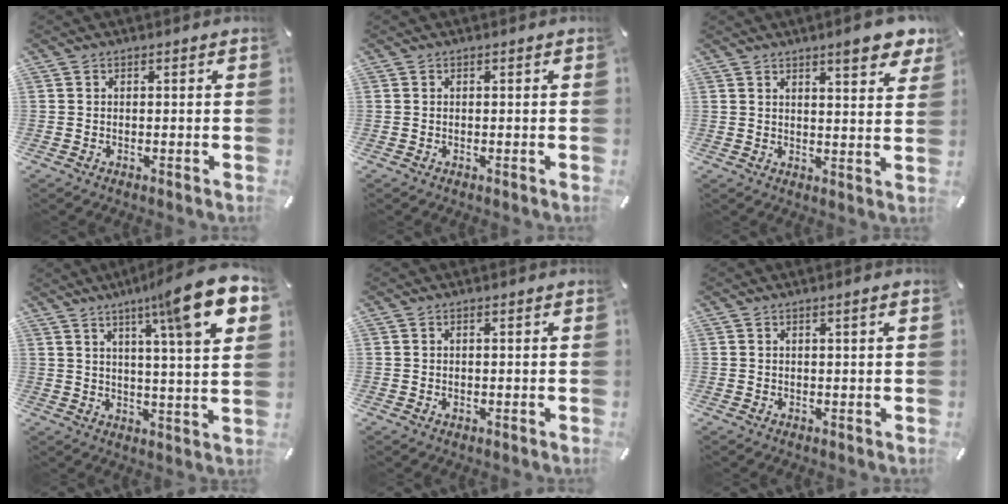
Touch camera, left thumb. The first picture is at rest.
{"total": 0.0}
{"total": 7.0, "force": [5.2, 1.6, 4.4], "torque": [-0.065, -0.028, 0.086]}
{"total": 15.8, "force": [9.2, 1.2, 12.8], "torque": [-0.197, -0.048, 0.133]}
{"total": 0.6, "force": [0.2, 0.3, 0.4], "torque": [-0.009, 0.001, 0.004]}
{"total": 1.4, "force": [0.5, 0.0, 1.3], "torque": [-0.024, -0.002, 0.008]}